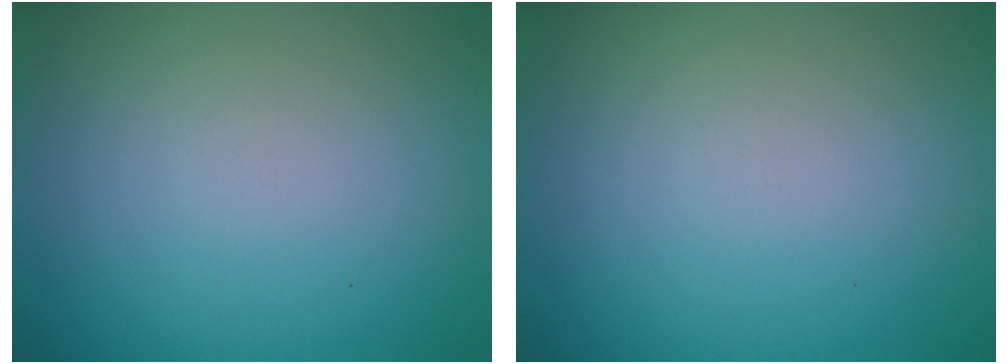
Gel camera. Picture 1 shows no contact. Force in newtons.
{"total": 0.0}